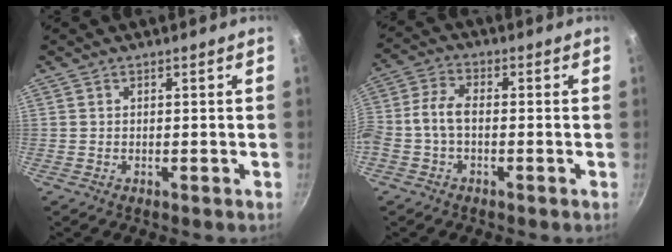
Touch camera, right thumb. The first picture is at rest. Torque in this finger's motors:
{"motor_torque": [1.39, 1.40, 0.83, 0.56, 0.20]}